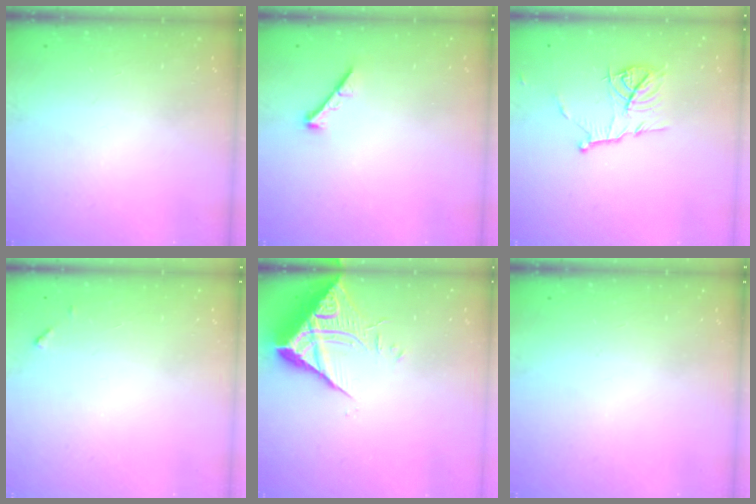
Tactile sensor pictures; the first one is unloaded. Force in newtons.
{"total": 0.0}
{"total": 10.3, "press": 10.3, "slide": 0.6}
{"total": 4.6, "press": 4.6, "slide": 0.3}
{"total": 10.5, "press": 10.4, "slide": 1.0}
{"total": 0.0}